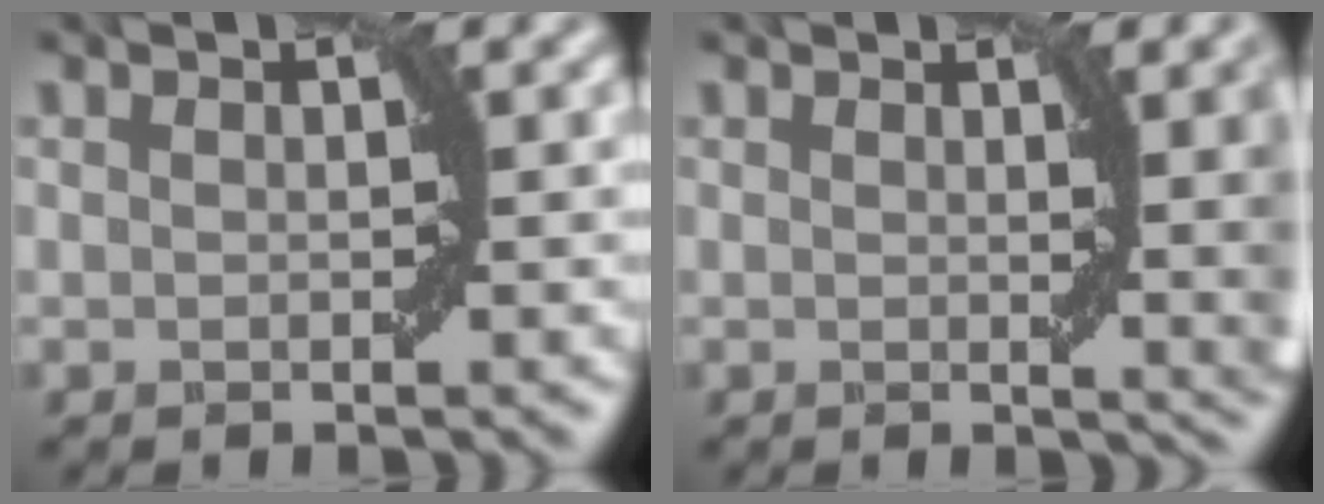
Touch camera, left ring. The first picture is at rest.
{"total": 8.2, "force": [1.2, 2.8, 7.6], "torque": [-0.050, 0.006, 0.016]}